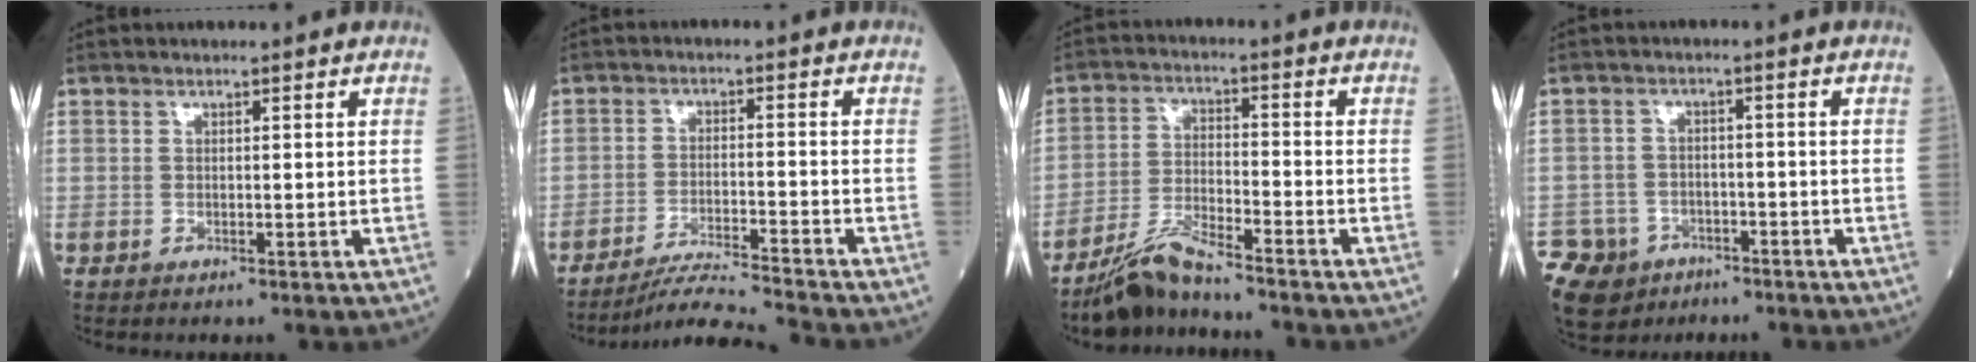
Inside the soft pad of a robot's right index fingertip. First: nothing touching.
{"total": 7.5, "force": [-6.9, -2.6, 1.1], "torque": [-0.020, -0.018, -0.129]}
{"total": 6.8, "force": [-6.2, 0.4, 2.8], "torque": [-0.059, -0.014, -0.119]}
{"total": 10.3, "force": [-7.0, 7.3, 2.2], "torque": [-0.067, 0.003, -0.107]}